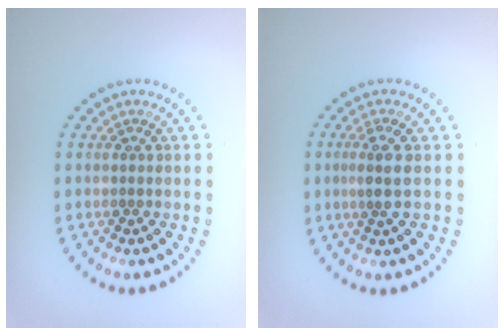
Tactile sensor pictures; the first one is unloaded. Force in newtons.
{"total": 2.2, "press": 1.9, "slide": 1.1}